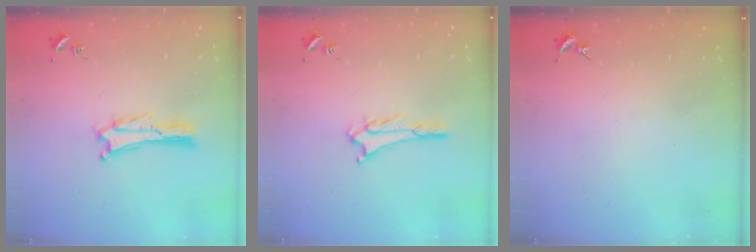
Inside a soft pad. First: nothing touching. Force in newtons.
{"total": 2.4, "press": 2.4, "slide": 0.4}
{"total": 0.0}